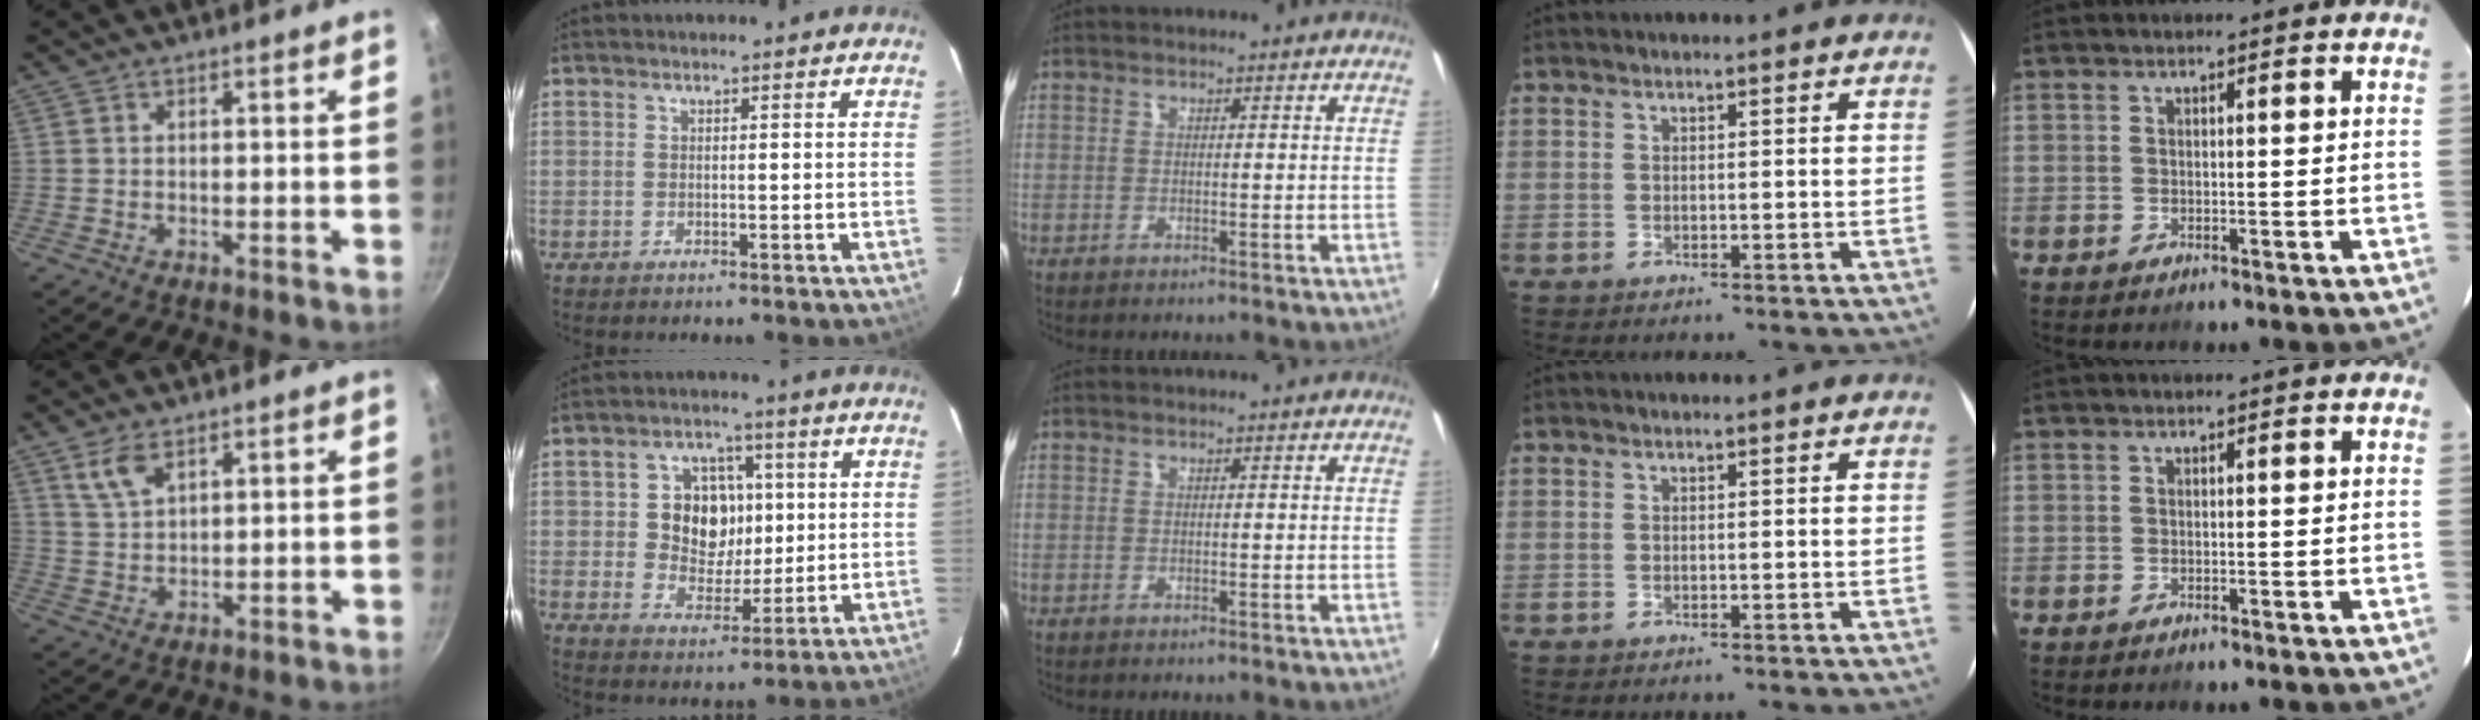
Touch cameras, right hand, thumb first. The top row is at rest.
{"thumb": {"total": 5.1, "force": [3.2, 2.3, 3.3], "torque": [-0.058, -0.014, 0.069]}, "index": {"total": 9.6, "force": [1.2, 8.2, 4.9], "torque": [-0.095, 0.009, 0.027]}}